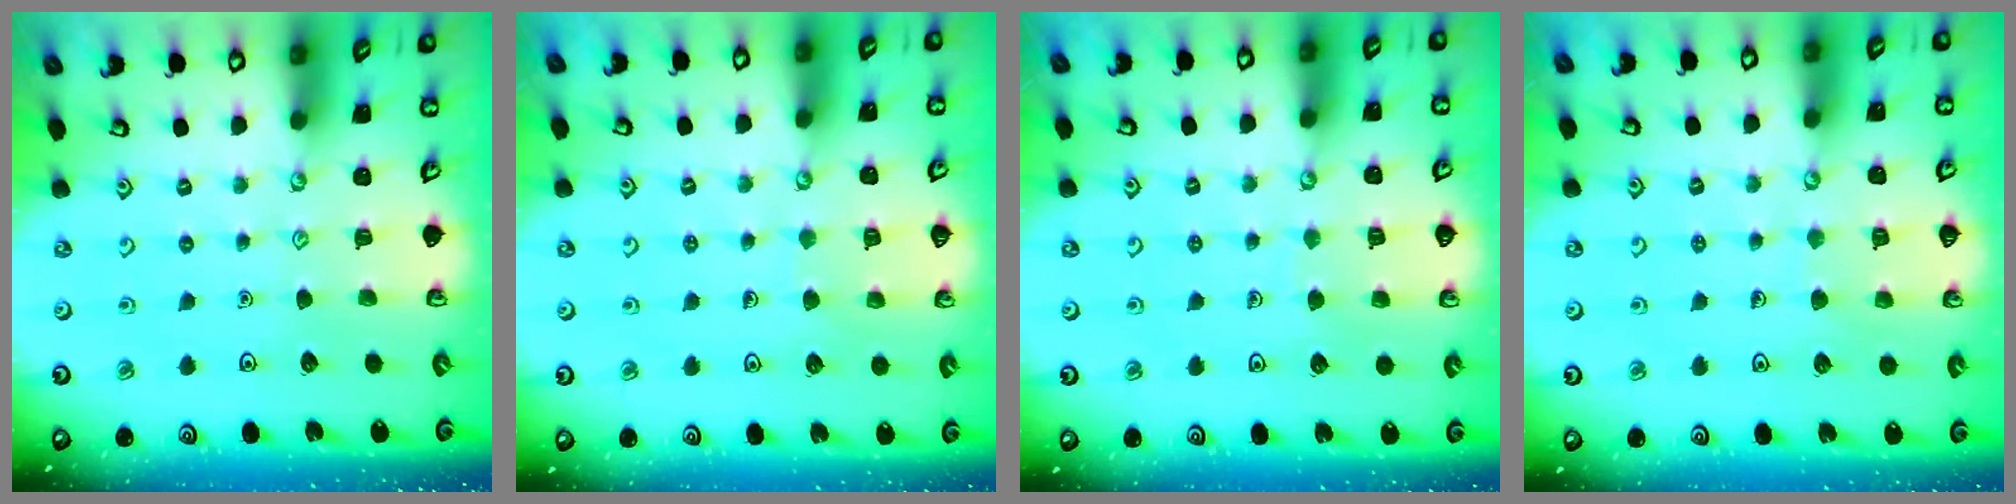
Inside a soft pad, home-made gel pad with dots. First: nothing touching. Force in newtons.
{"total": 4.6, "press": 4.6, "slide": 0.4}
{"total": 4.7, "press": 4.6, "slide": 0.4}
{"total": 4.7, "press": 4.7, "slide": 0.3}